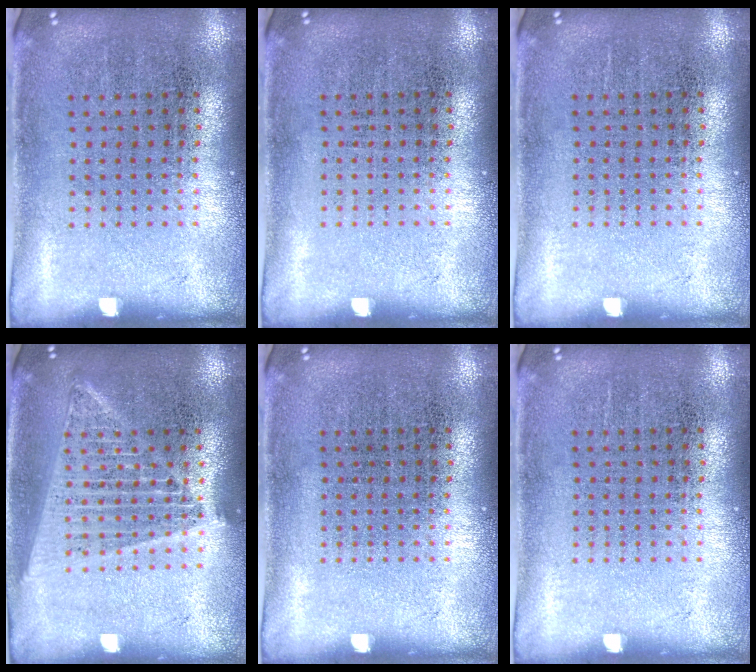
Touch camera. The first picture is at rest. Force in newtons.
{"total": 0.0}
{"total": 0.0}
{"total": 1.6, "press": 1.5, "slide": 0.7}
{"total": 0.0}
{"total": 0.0}